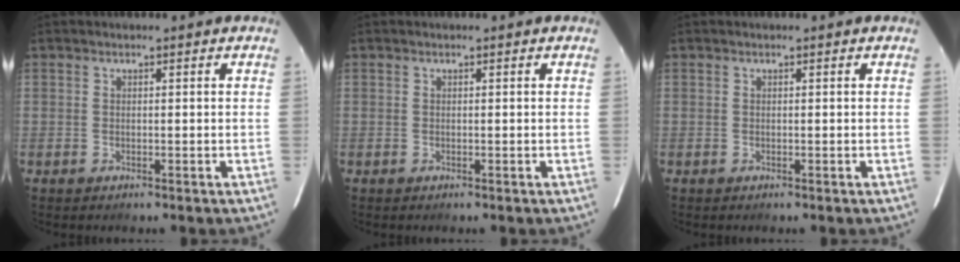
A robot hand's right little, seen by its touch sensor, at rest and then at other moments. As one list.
[{"total": 0.0}, {"total": 0.0}]